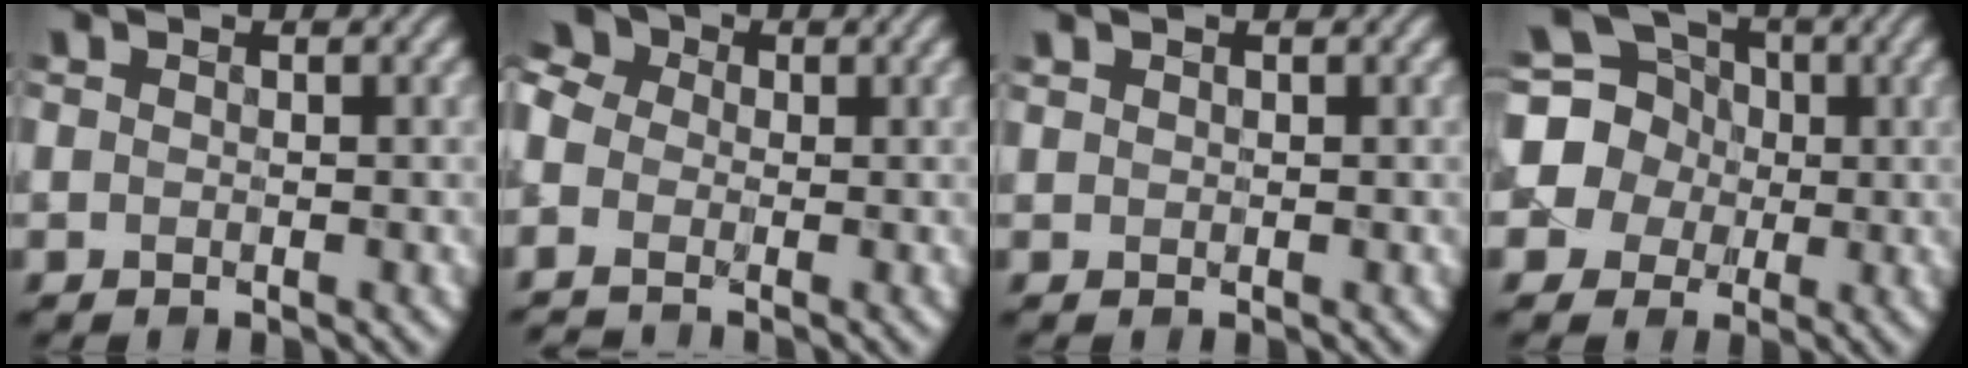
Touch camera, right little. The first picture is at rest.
{"total": 6.3, "force": [-2.1, 4.8, 3.5], "torque": [-0.086, 0.012, -0.049]}
{"total": 0.0}
{"total": 7.7, "force": [0.7, 7.2, 2.8], "torque": [-0.072, 0.036, -0.020]}